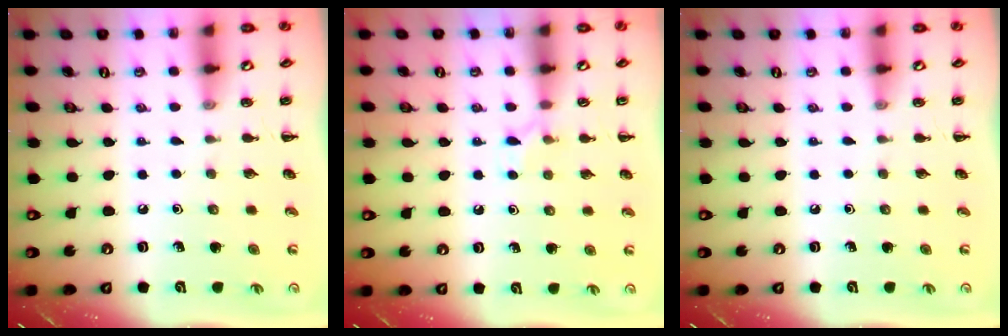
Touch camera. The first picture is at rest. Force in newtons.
{"total": 6.5, "press": 6.2, "slide": 1.9}
{"total": 0.0}